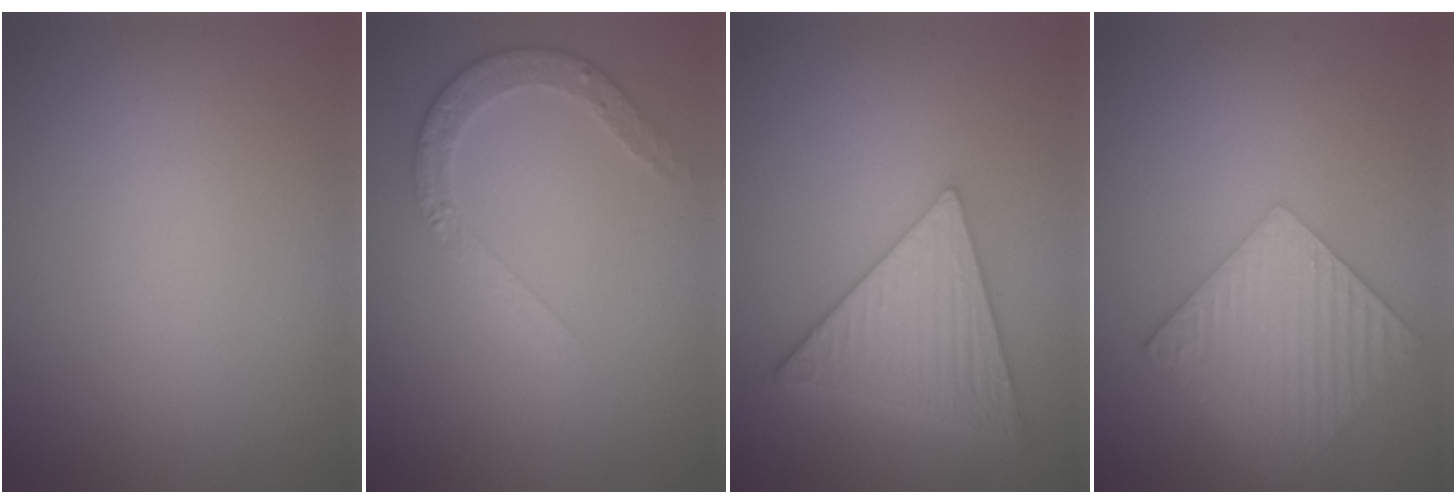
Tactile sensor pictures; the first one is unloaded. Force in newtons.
{"total": 2.6, "press": 2.5, "slide": 0.8}
{"total": 5.3, "press": 4.7, "slide": 2.3}
{"total": 6.0, "press": 4.4, "slide": 4.1}